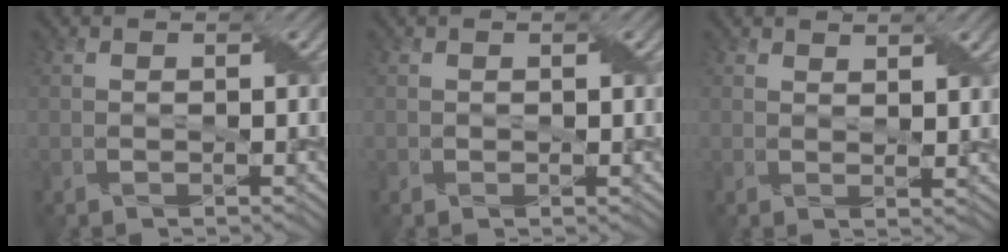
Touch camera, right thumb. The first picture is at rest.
{"total": 0.6, "force": [0.2, 0.4, 0.4], "torque": [-0.005, 0.000, 0.004]}
{"total": 2.0, "force": [1.5, 0.5, 1.1], "torque": [-0.021, -0.005, 0.031]}